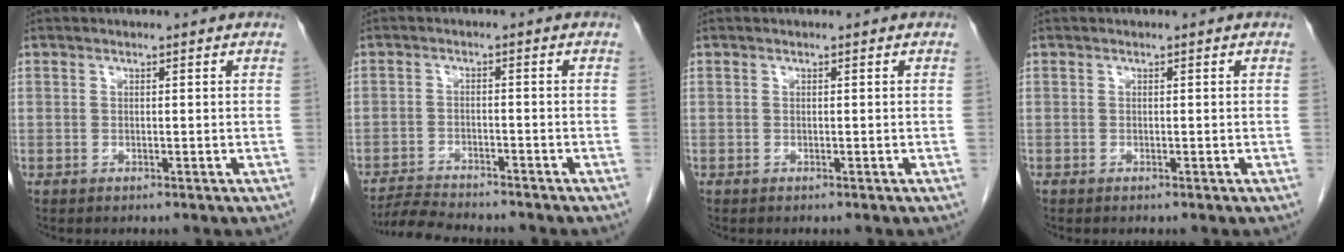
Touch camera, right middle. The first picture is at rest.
{"total": 6.3, "force": [-6.1, 0.3, 1.6], "torque": [-0.028, -0.017, -0.104]}
{"total": 0.0}
{"total": 0.0}